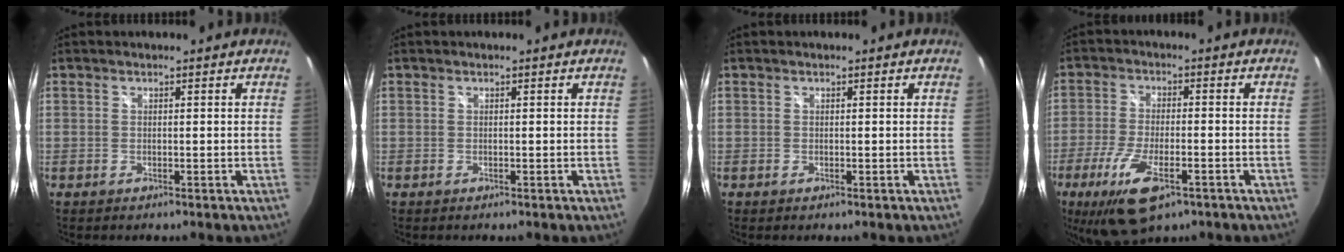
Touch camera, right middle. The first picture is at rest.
{"total": 0.0}
{"total": 0.0}
{"total": 12.5, "force": [-6.5, 4.4, 9.6], "torque": [-0.208, -0.039, -0.117]}